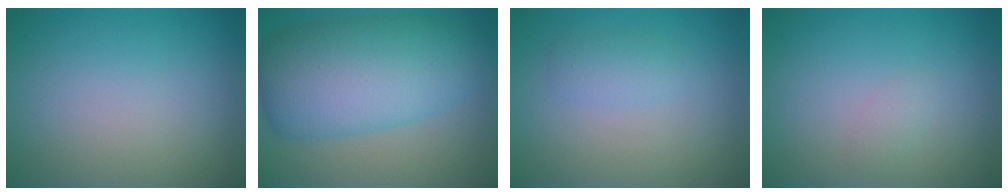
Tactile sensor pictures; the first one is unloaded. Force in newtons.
{"total": 9.9, "press": 9.9, "slide": 0.3}
{"total": 1.5, "press": 1.4, "slide": 0.1}
{"total": 0.8, "press": 0.8, "slide": 0.0}